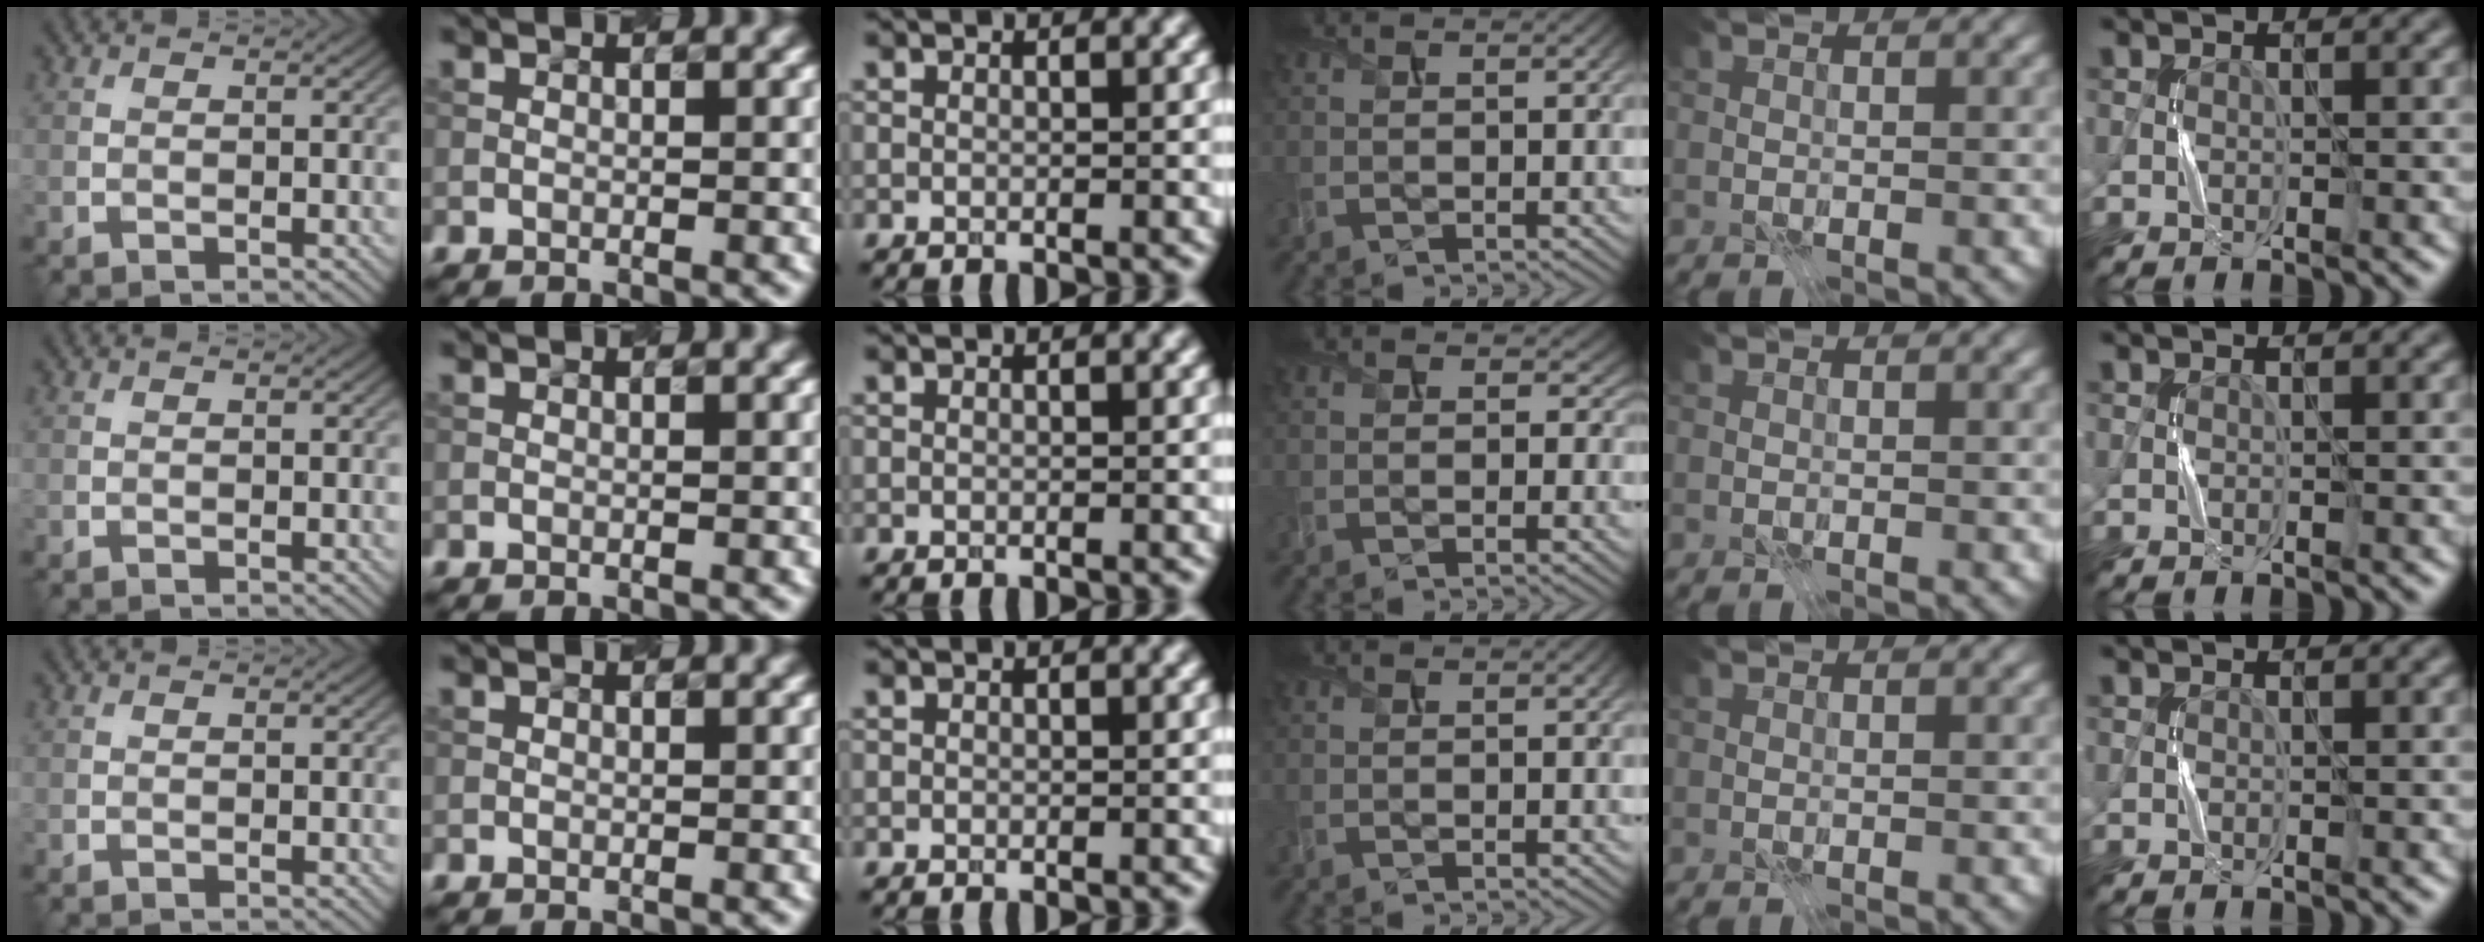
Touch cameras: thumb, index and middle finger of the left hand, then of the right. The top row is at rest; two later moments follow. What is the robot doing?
{"motion": "press", "object": "syringe"}